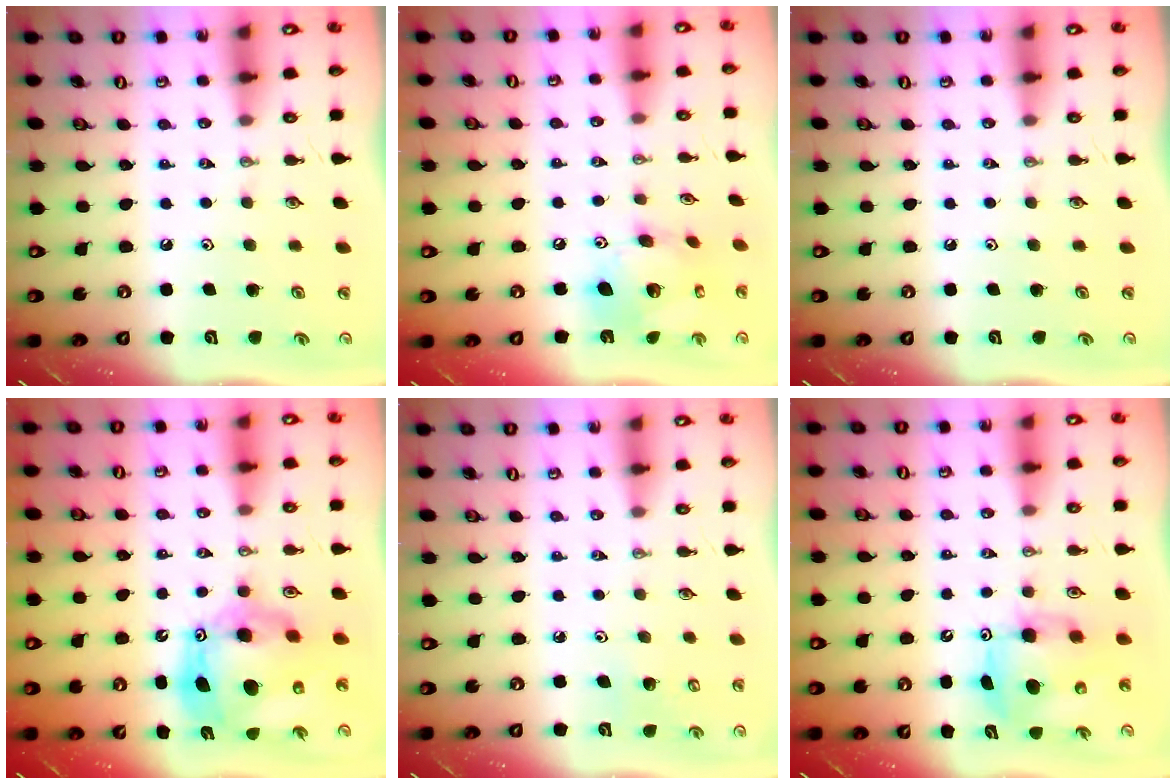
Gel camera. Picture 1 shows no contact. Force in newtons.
{"total": 14.5, "press": 14.4, "slide": 1.5}
{"total": 0.0}
{"total": 16.2, "press": 16.1, "slide": 1.5}
{"total": 4.2, "press": 4.1, "slide": 0.9}
{"total": 7.2, "press": 7.2, "slide": 0.6}